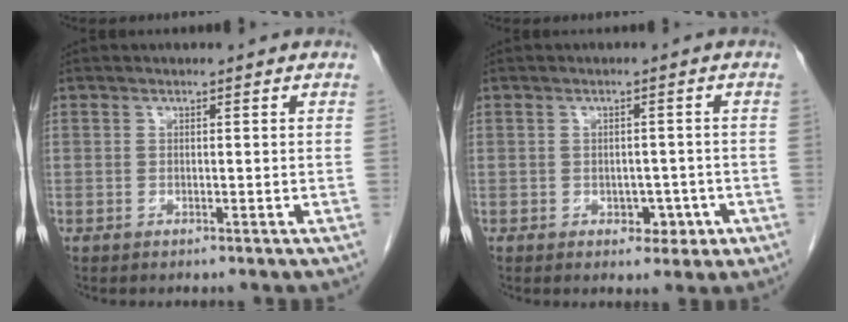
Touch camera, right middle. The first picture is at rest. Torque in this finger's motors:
{"motor_torque": [-0.15, 0.03, 0.03, 0.02]}